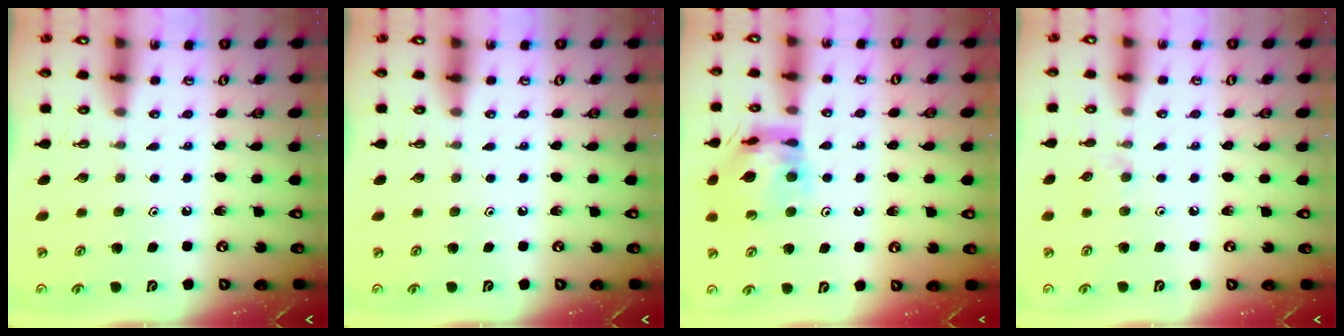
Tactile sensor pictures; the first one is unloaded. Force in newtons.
{"total": 0.0}
{"total": 12.5, "press": 12.4, "slide": 1.4}
{"total": 2.9, "press": 2.9, "slide": 0.3}